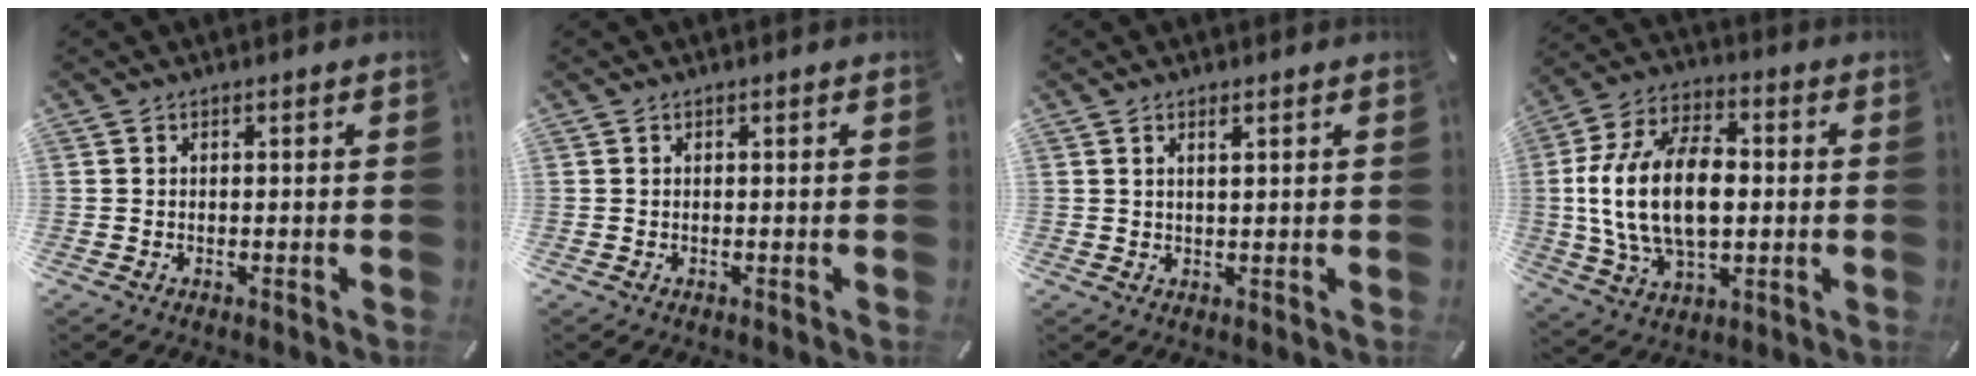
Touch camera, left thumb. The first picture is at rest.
{"total": 0.0}
{"total": 1.6, "force": [0.9, 0.4, 1.3], "torque": [-0.027, 0.001, 0.015]}
{"total": 19.7, "force": [0.0, 12.7, 15.1], "torque": [-0.327, 0.003, -0.004]}